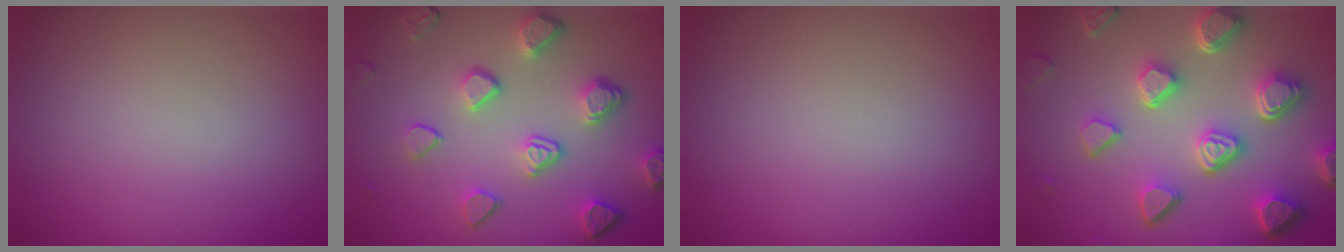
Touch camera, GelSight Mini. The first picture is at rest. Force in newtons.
{"total": 5.0, "press": 3.9, "slide": 3.1}
{"total": 0.0}
{"total": 7.5, "press": 5.7, "slide": 4.9}